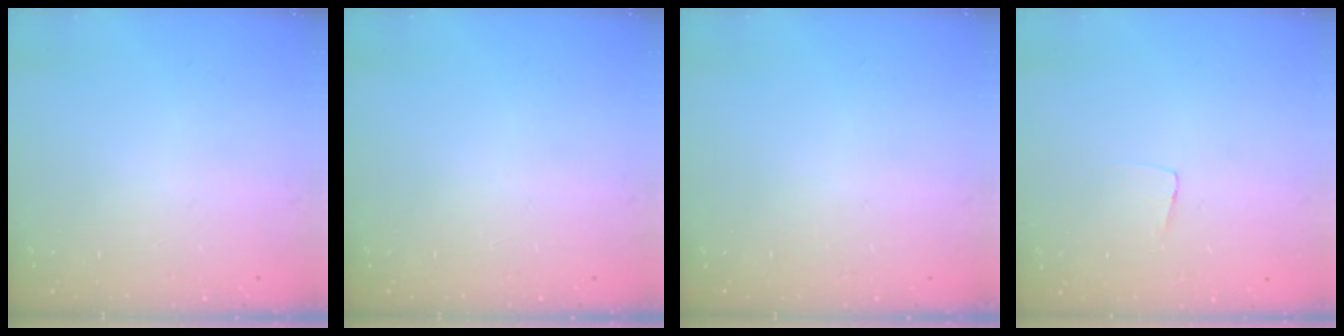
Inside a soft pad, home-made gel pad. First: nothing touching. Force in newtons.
{"total": 0.0}
{"total": 0.0}
{"total": 3.5, "press": 3.5, "slide": 0.2}